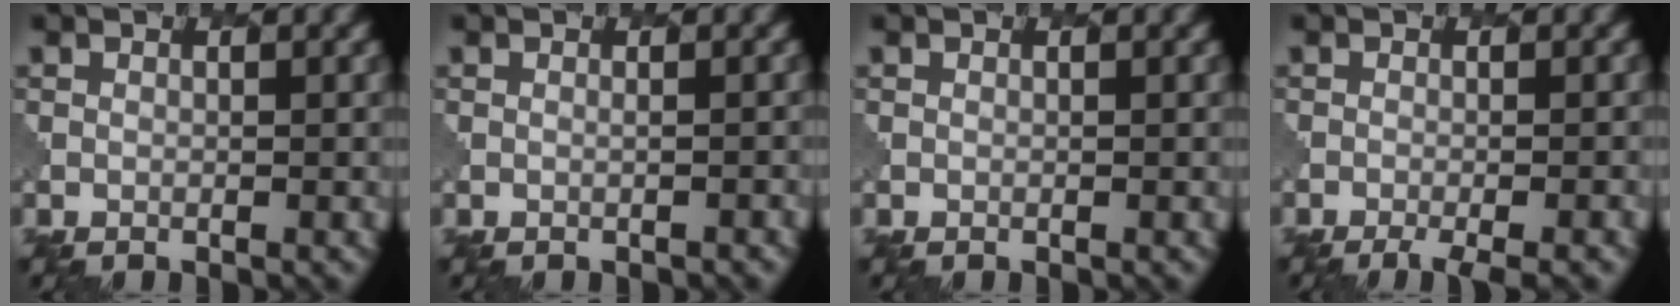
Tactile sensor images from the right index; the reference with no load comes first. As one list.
[{"total": 0.6, "force": [-0.4, 0.1, 0.5], "torque": [0.000, -0.001, -0.008]}, {"total": 0.0}, {"total": 3.4, "force": [-2.4, 0.7, 2.3], "torque": [-0.025, 0.001, -0.039]}]